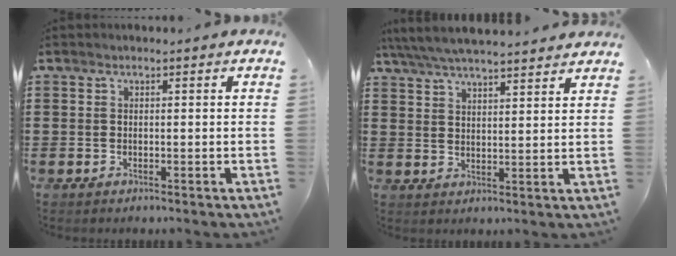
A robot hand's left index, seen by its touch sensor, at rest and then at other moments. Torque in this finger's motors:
{"motor_torque": [2.14, 0.00, 0.44, 0.21]}